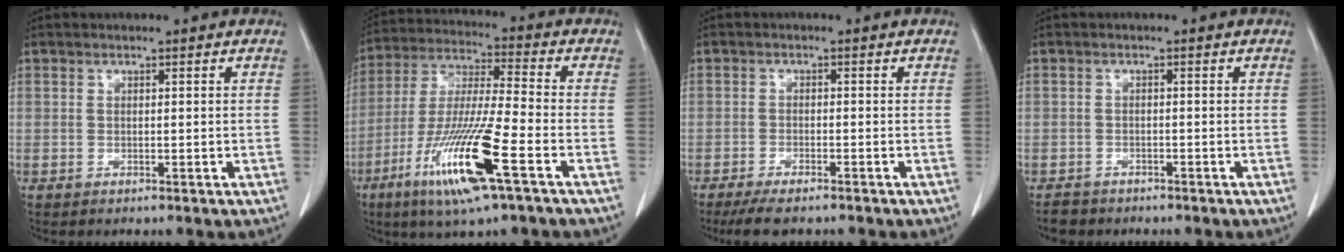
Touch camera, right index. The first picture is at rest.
{"total": 16.2, "force": [-7.4, 0.6, 14.4], "torque": [-0.299, -0.028, -0.137]}
{"total": 5.4, "force": [-4.5, 0.9, 3.0], "torque": [-0.049, -0.011, -0.070]}
{"total": 2.2, "force": [-1.7, 1.3, -0.1], "torque": [-0.010, 0.002, -0.028]}